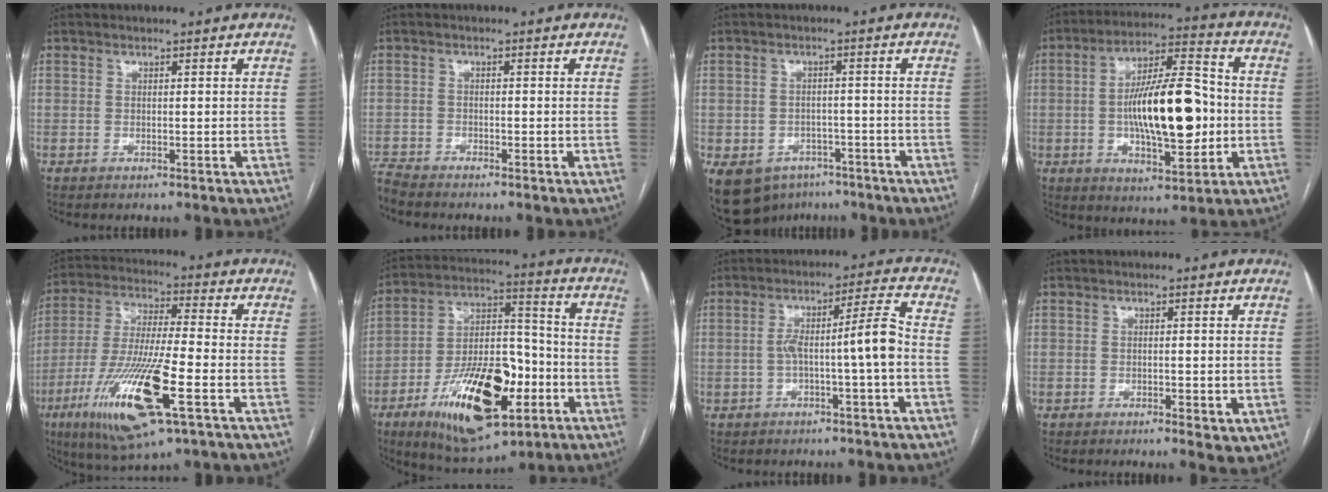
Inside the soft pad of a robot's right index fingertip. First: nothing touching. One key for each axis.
{"total": 2.3, "fx": -2.3, "fy": -0.1, "fz": 0.1, "tx": -0.004, "ty": -0.013, "tz": -0.045}
{"total": 13.3, "fx": -8.0, "fy": 9.6, "fz": 4.7, "tx": -0.117, "ty": -0.002, "tz": -0.100}
{"total": 16.8, "fx": -1.3, "fy": 5.1, "fz": 15.9, "tx": -0.274, "ty": 0.016, "tz": -0.018}
{"total": 18.1, "fx": -7.1, "fy": 2.1, "fz": 16.5, "tx": -0.345, "ty": -0.034, "tz": -0.128}
{"total": 21.2, "fx": -8.6, "fy": 8.3, "fz": 17.5, "tx": -0.323, "ty": 0.000, "tz": -0.135}
{"total": 7.4, "fx": -1.7, "fy": -0.5, "fz": 7.1, "tx": -0.119, "ty": 0.026, "tz": -0.021}
{"total": 2.9, "fx": -1.0, "fy": 0.9, "fz": 2.5, "tx": -0.033, "ty": -0.003, "tz": -0.010}